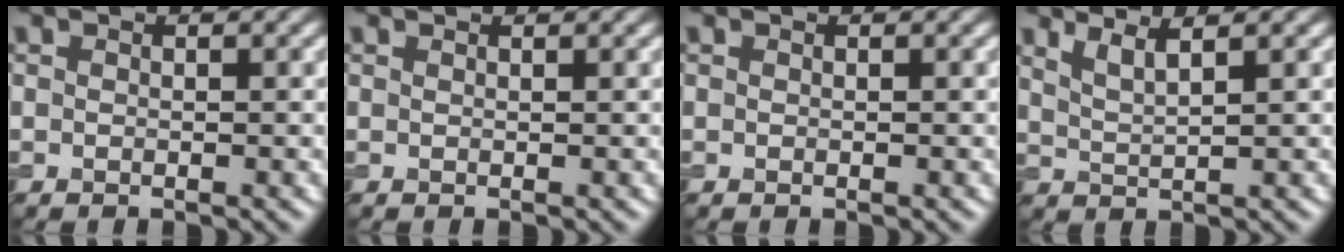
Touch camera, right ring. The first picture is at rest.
{"total": 1.1, "force": [1.0, 0.2, 0.3], "torque": [-0.006, -0.003, 0.006]}
{"total": 0.0}
{"total": 2.4, "force": [1.7, 0.5, 1.6], "torque": [-0.023, 0.003, 0.032]}